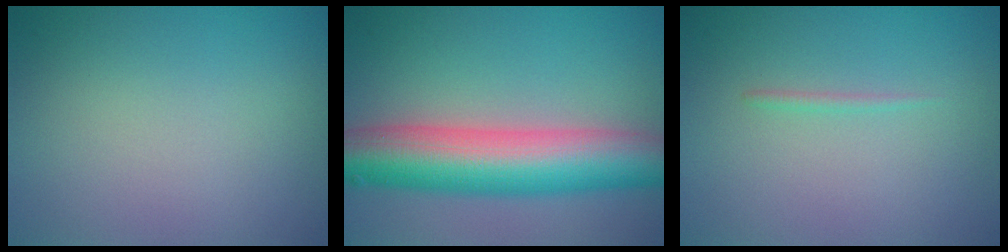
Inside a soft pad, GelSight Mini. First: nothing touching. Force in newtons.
{"total": 10.0, "press": 10.0, "slide": 0.4}
{"total": 0.6, "press": 0.6, "slide": 0.0}